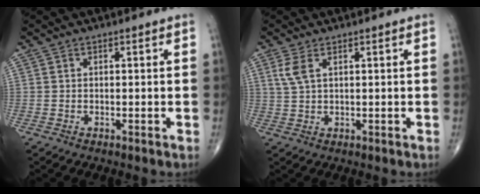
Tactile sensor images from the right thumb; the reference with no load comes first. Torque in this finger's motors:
{"motor_torque": [0.06, 0.09, 0.14, 0.07, 0.05]}